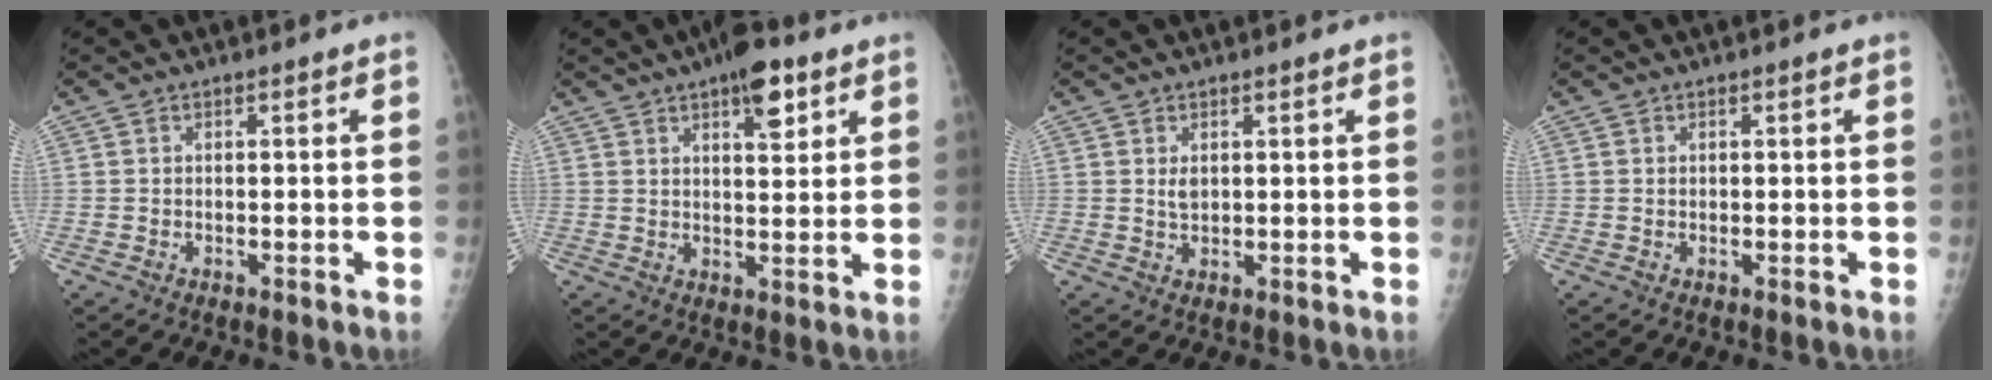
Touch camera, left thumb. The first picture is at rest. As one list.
[{"total": 8.1, "force": [4.6, 3.1, 6.0], "torque": [-0.069, -0.018, 0.063]}, {"total": 1.8, "force": [0.8, 0.9, 1.3], "torque": [-0.020, -0.007, 0.018]}, {"total": 0.0}]